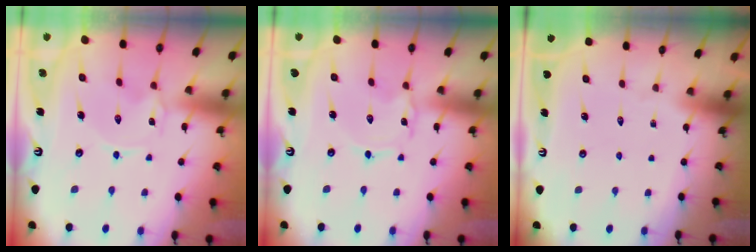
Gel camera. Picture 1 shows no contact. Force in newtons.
{"total": 1.2, "press": 1.2, "slide": 0.1}
{"total": 0.0}